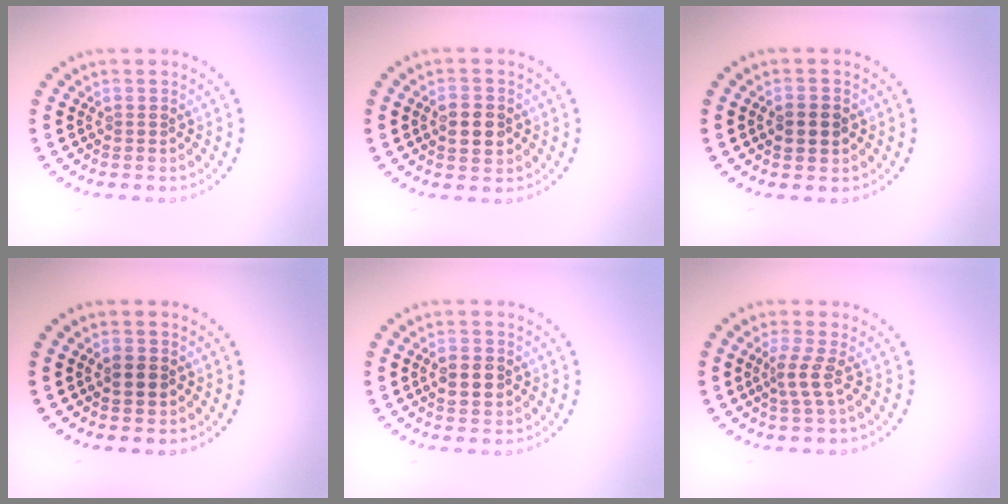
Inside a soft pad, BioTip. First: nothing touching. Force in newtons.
{"total": 2.8, "press": 2.8, "slide": 0.1}
{"total": 2.7, "press": 2.7, "slide": 0.2}
{"total": 1.6, "press": 1.6, "slide": 0.2}
{"total": 2.7, "press": 2.7, "slide": 0.1}
{"total": 2.2, "press": 1.6, "slide": 1.5}